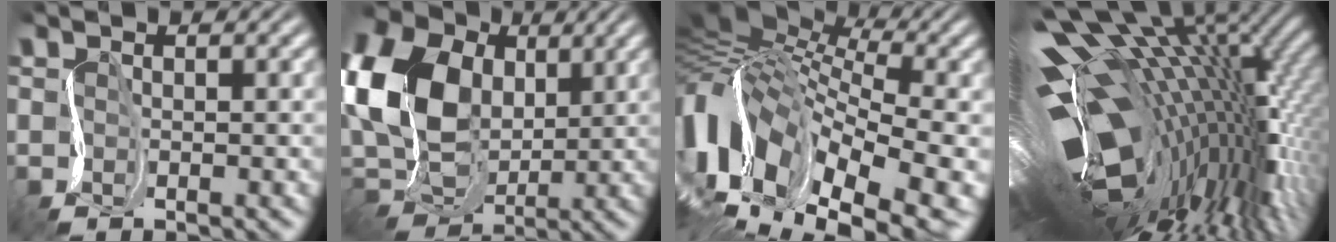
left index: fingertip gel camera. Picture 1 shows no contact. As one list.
[{"total": 13.8, "force": [3.4, 10.4, 8.5], "torque": [-0.215, 0.011, 0.058]}, {"total": 14.1, "force": [-0.4, 8.7, 11.1], "torque": [-0.209, 0.003, 0.032]}, {"total": 18.6, "force": [0.8, 7.8, 16.9], "torque": [-0.269, 0.001, 0.024]}]